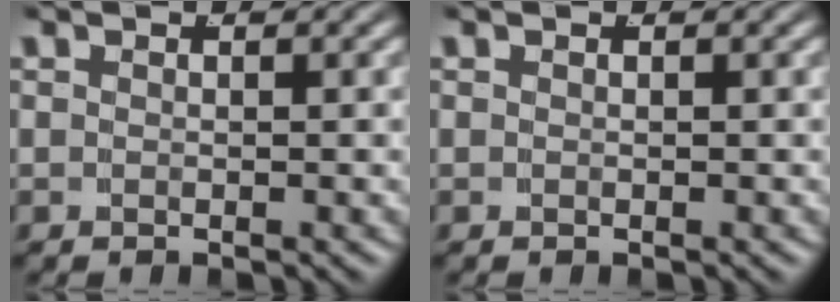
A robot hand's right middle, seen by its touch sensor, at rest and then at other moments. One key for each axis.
{"total": 0.0}